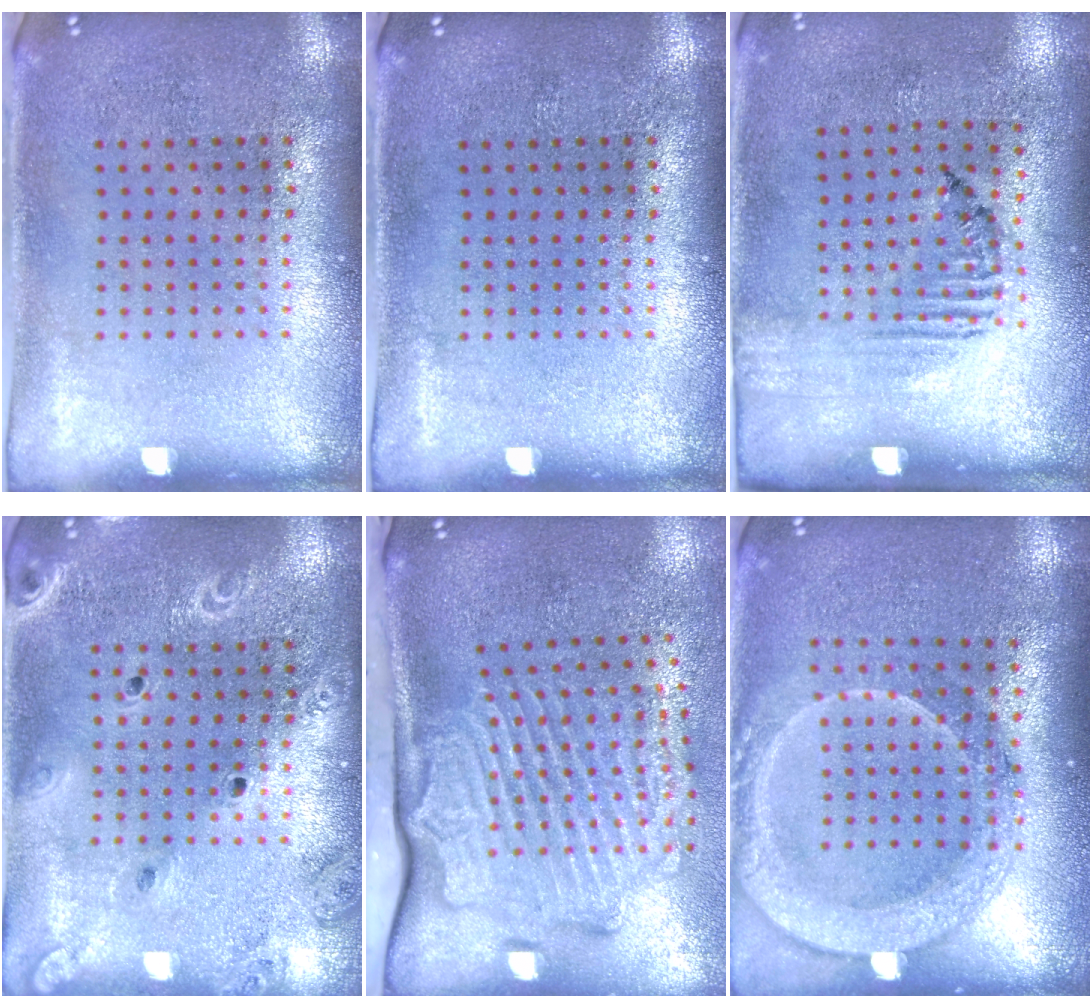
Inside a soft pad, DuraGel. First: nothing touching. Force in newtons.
{"total": 0.0}
{"total": 1.6, "press": 1.1, "slide": 1.2}
{"total": 2.0, "press": 1.9, "slide": 0.7}
{"total": 3.2, "press": 2.2, "slide": 2.3}
{"total": 2.0, "press": 1.8, "slide": 0.7}